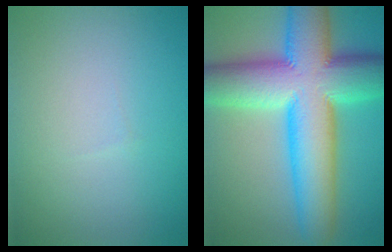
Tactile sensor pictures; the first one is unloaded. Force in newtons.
{"total": 14.9, "press": 14.9, "slide": 0.5}